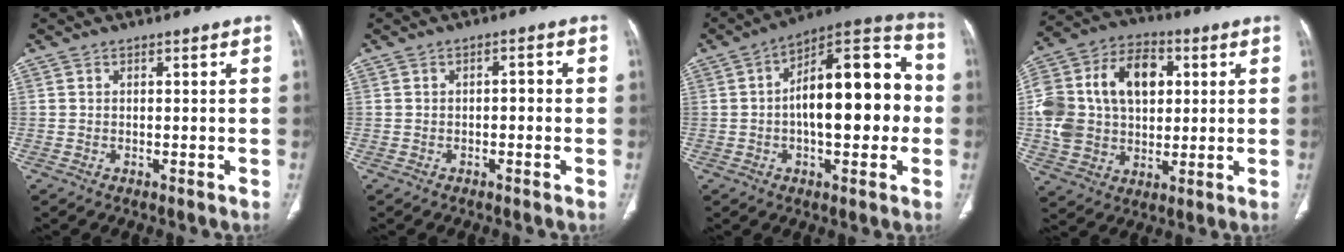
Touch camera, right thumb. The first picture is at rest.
{"total": 2.0, "force": [-0.3, 1.1, 1.7], "torque": [-0.017, 0.007, -0.008]}
{"total": 21.1, "force": [-0.1, 9.6, 18.9], "torque": [-0.253, 0.043, -0.007]}
{"total": 20.8, "force": [3.2, 14.7, 14.4], "torque": [-0.267, 0.021, 0.059]}